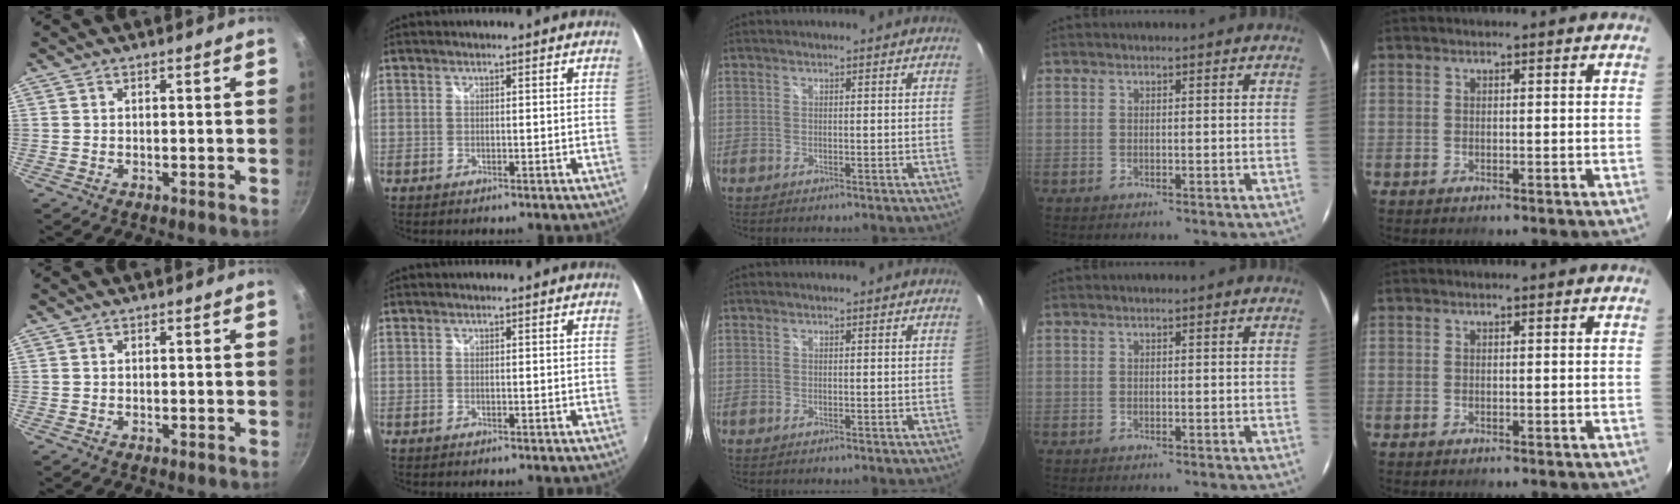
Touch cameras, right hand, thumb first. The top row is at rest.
{}